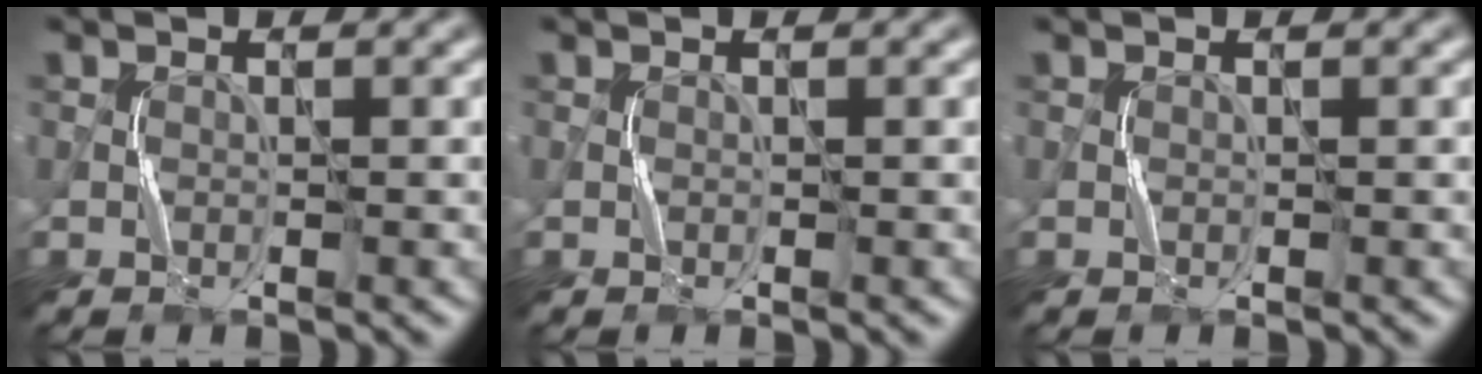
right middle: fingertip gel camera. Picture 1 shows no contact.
{"total": 0.0}
{"total": 0.0}